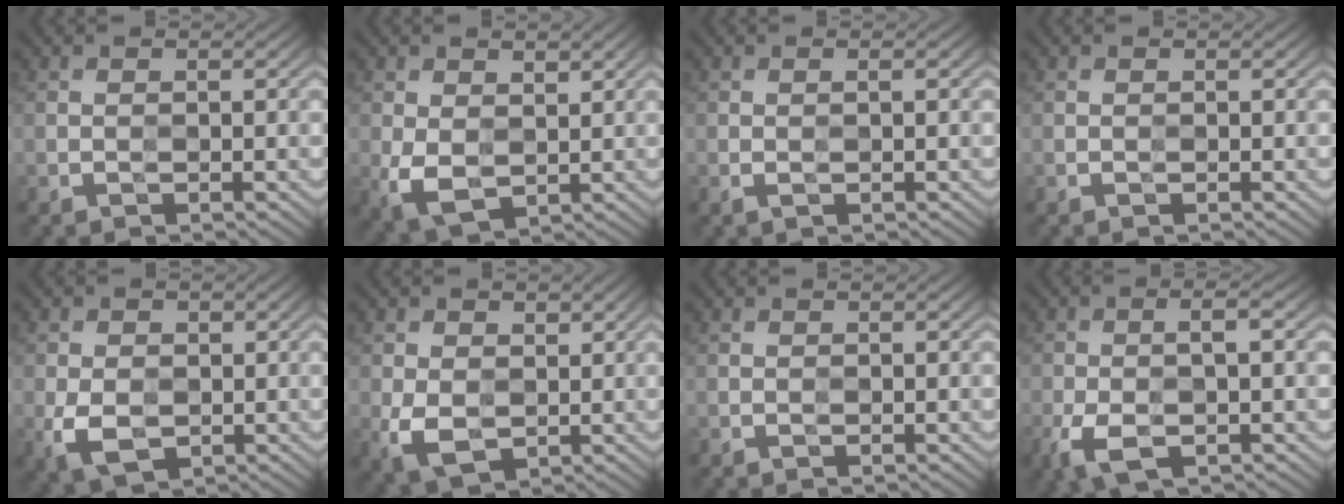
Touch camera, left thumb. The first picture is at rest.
{"total": 5.4, "force": [0.5, 3.6, 4.0], "torque": [-0.096, -0.009, 0.011]}
{"total": 0.8, "force": [0.0, 0.1, 0.8], "torque": [-0.016, 0.001, 0.000]}
{"total": 0.0}
{"total": 5.5, "force": [-1.1, 3.8, 3.8], "torque": [-0.087, -0.012, -0.020]}
{"total": 5.7, "force": [-0.1, 4.2, 3.9], "torque": [-0.090, -0.010, -0.001]}
{"total": 0.0}
{"total": 6.2, "force": [-2.1, 2.5, 5.2], "torque": [-0.111, -0.005, -0.040]}